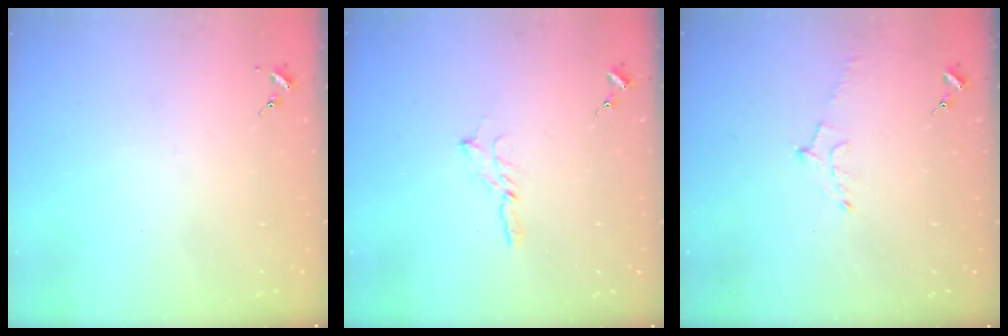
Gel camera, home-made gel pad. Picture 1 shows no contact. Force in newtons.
{"total": 3.6, "press": 3.6, "slide": 0.1}
{"total": 5.6, "press": 5.5, "slide": 1.0}